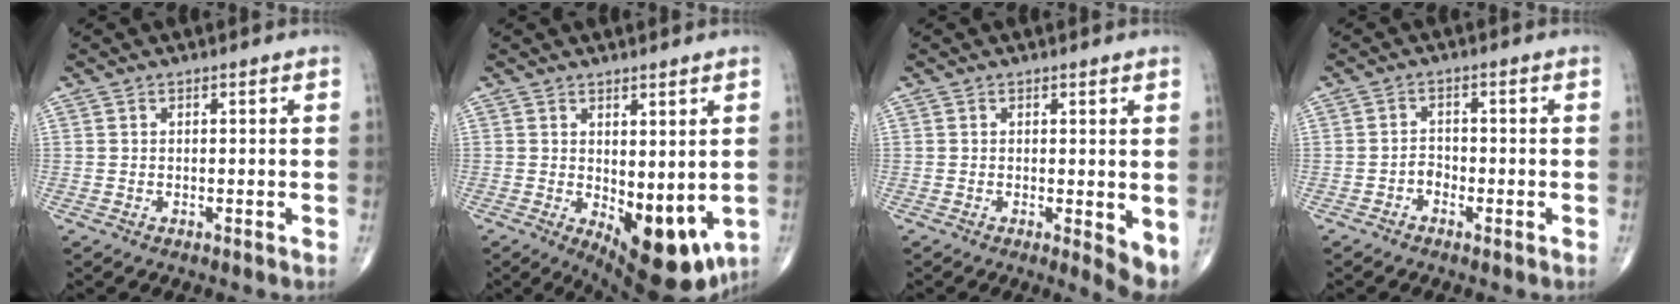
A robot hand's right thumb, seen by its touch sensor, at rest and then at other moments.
{"total": 12.0, "force": [-1.8, 5.5, 10.5], "torque": [-0.124, -0.023, -0.003]}
{"total": 4.2, "force": [-0.1, 1.4, 4.0], "torque": [-0.052, -0.012, -0.004]}
{"total": 1.8, "force": [-1.1, 1.2, 0.8], "torque": [-0.005, 0.008, -0.025]}